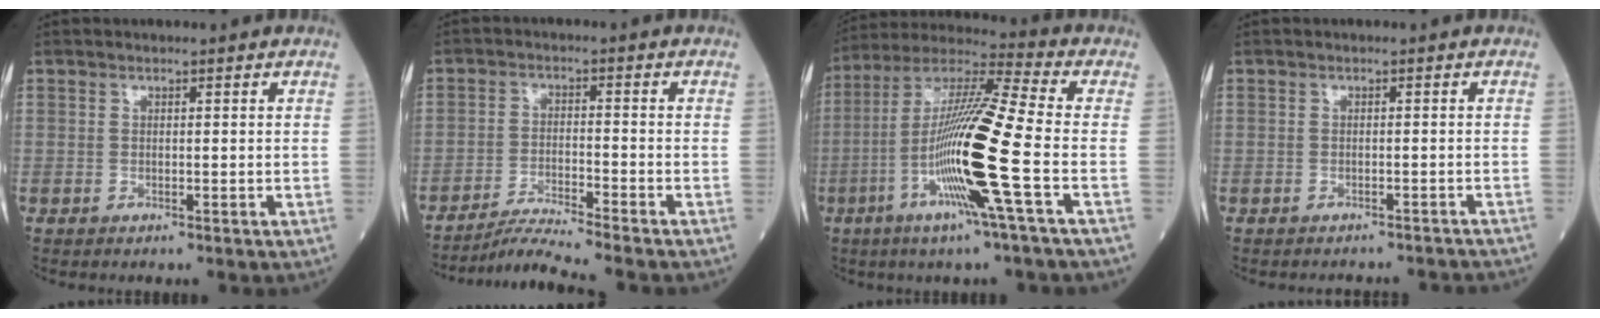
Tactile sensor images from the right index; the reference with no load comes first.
{"total": 6.8, "force": [-6.3, -1.8, 2.1], "torque": [-0.036, -0.022, -0.108]}
{"total": 17.3, "force": [-4.8, -1.0, 16.6], "torque": [-0.323, -0.012, -0.105]}
{"total": 7.0, "force": [-6.9, 0.9, 1.3], "torque": [-0.006, -0.002, -0.072]}